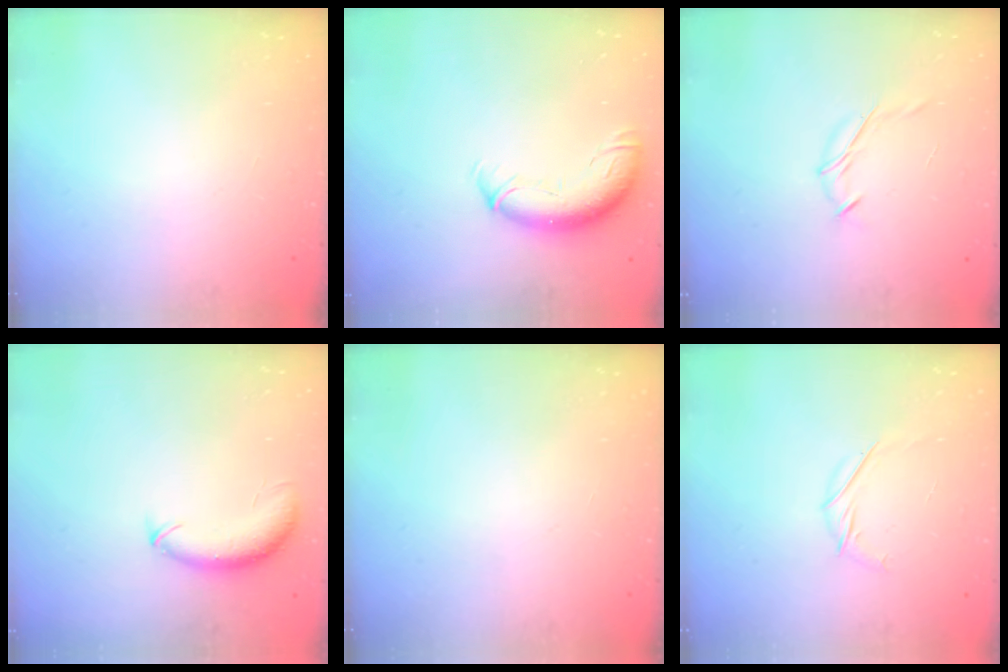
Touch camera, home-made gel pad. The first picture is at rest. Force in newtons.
{"total": 11.5, "press": 11.2, "slide": 2.8}
{"total": 7.1, "press": 7.0, "slide": 1.5}
{"total": 8.7, "press": 8.6, "slide": 1.6}
{"total": 0.0}
{"total": 4.8, "press": 4.7, "slide": 1.1}